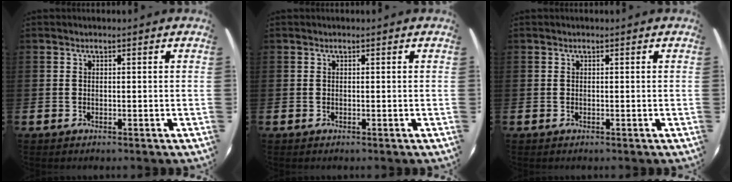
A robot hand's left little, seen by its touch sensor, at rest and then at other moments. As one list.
[{"total": 0.0}, {"total": 0.0}]